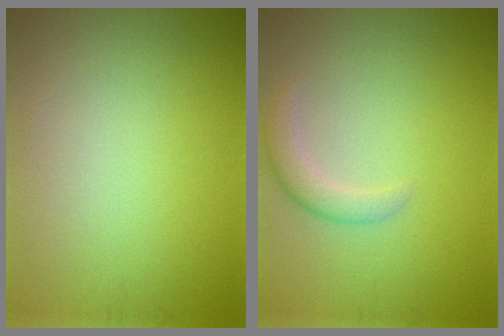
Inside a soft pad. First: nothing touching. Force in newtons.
{"total": 2.1, "press": 2.1, "slide": 0.1}